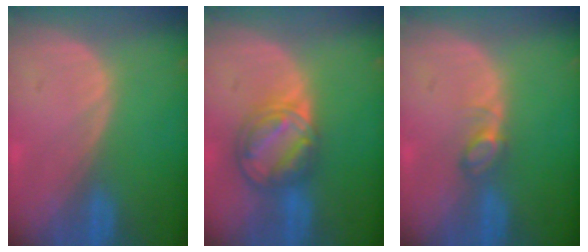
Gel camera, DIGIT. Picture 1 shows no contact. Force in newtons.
{"total": 8.1, "press": 7.0, "slide": 4.2}
{"total": 2.5, "press": 2.4, "slide": 0.3}